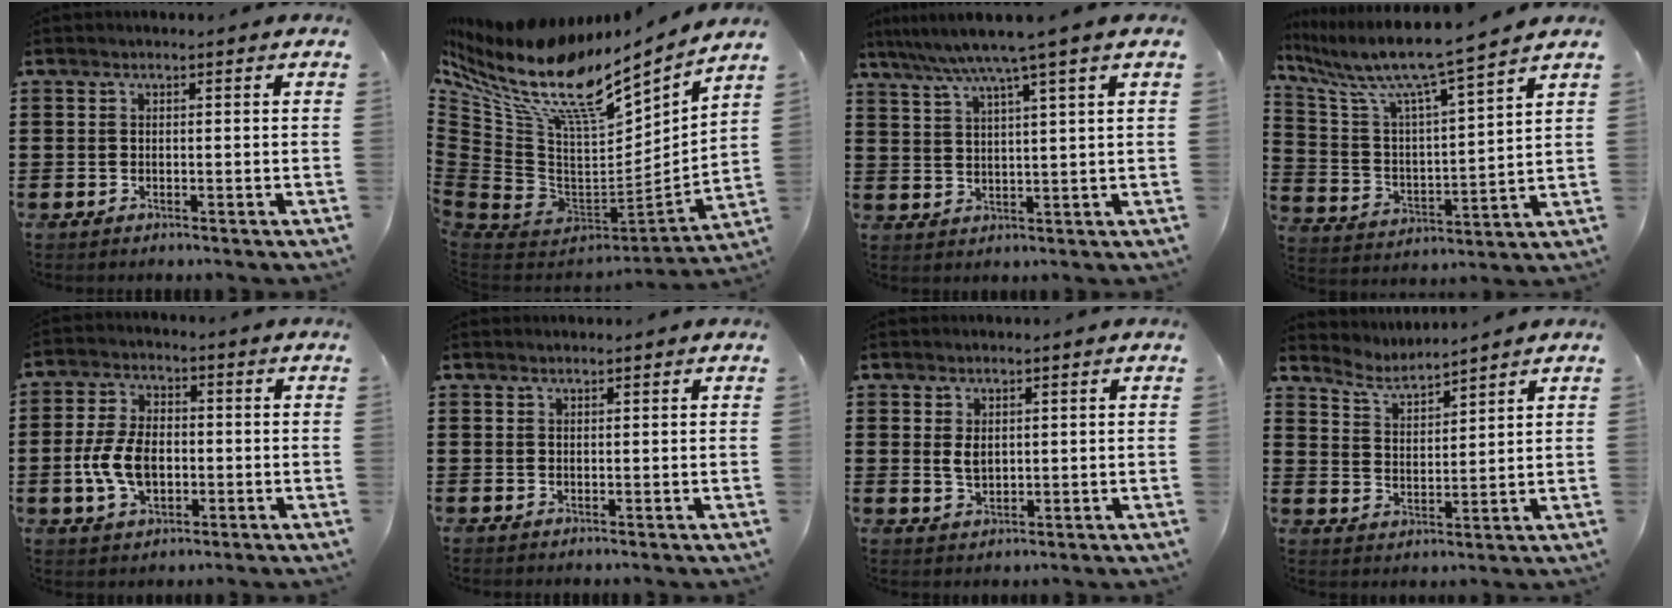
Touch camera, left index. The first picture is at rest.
{"total": 14.5, "force": [9.3, 5.1, 9.9], "torque": [-0.220, -0.071, 0.150]}
{"total": 6.0, "force": [4.4, -1.1, 3.9], "torque": [-0.089, -0.018, 0.071]}
{"total": 8.2, "force": [6.9, -0.3, 4.5], "torque": [-0.119, -0.052, 0.107]}
{"total": 8.0, "force": [-1.4, 4.7, 6.3], "torque": [-0.146, 0.003, -0.031]}
{"total": 0.6, "force": [0.6, 0.0, 0.2], "torque": [-0.005, -0.002, 0.012]}
{"total": 2.5, "force": [0.9, 1.5, 1.8], "torque": [-0.038, 0.004, 0.017]}
{"total": 4.0, "force": [3.8, 0.4, 1.0], "torque": [-0.036, -0.018, 0.064]}